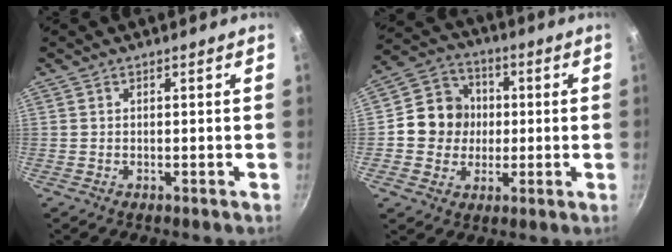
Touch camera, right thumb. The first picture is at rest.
{"total": 10.9, "force": [0.1, 10.1, 4.1], "torque": [-0.034, 0.021, -0.012]}